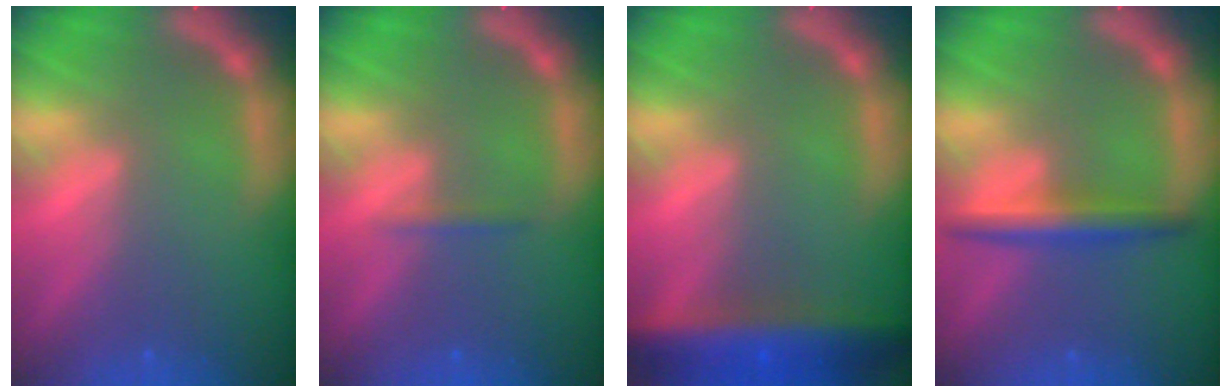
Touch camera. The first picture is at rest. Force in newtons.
{"total": 0.9}
{"total": 8.0}
{"total": 3.5}